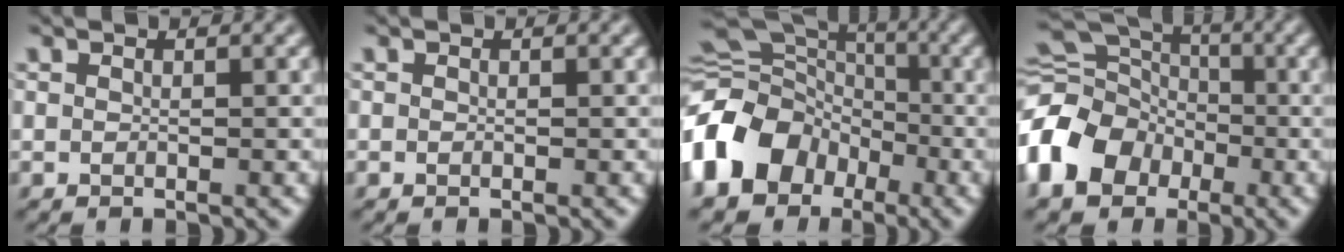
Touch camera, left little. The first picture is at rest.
{"total": 0.0}
{"total": 12.4, "force": [-5.4, 9.8, 5.4], "torque": [-0.119, -0.004, -0.122]}
{"total": 11.1, "force": [-4.0, 8.7, 5.6], "torque": [-0.128, -0.011, -0.096]}